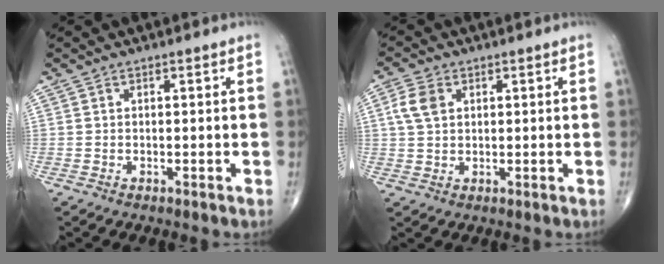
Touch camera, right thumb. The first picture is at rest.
{"total": 4.9, "force": [1.4, 3.4, 3.3], "torque": [-0.068, 0.005, 0.027]}